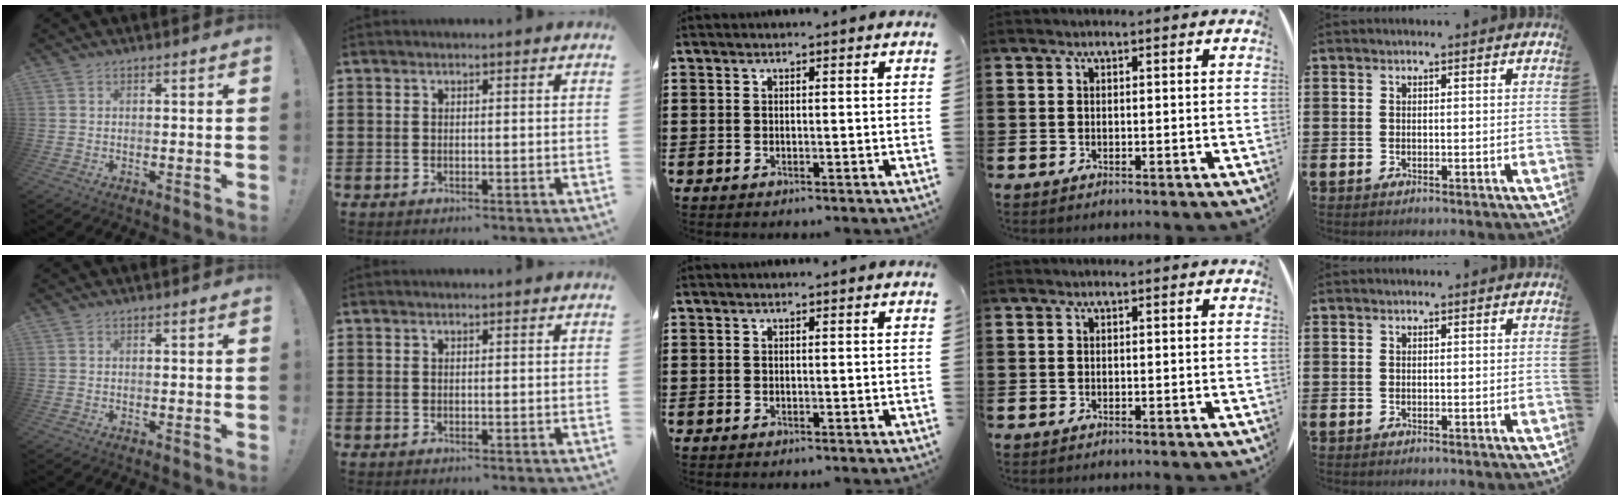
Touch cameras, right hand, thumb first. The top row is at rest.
{}